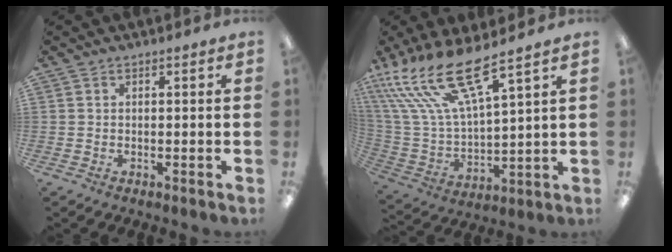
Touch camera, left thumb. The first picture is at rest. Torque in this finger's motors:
{"motor_torque": [0.43, 0.42, 1.81, -0.96, 0.49]}